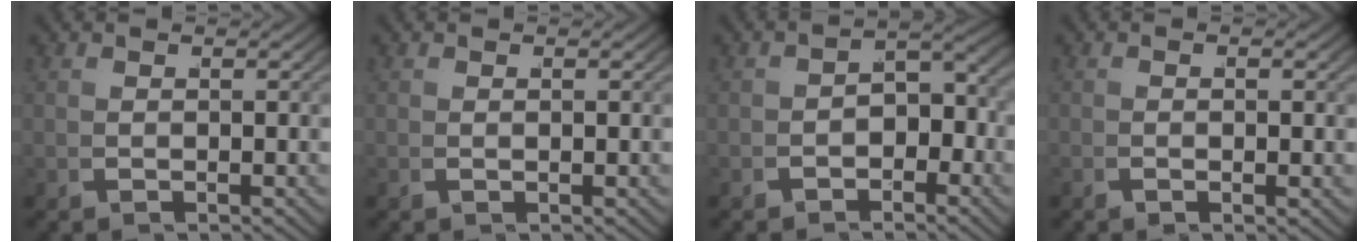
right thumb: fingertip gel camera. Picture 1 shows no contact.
{"total": 0.0}
{"total": 3.3, "force": [-1.7, 1.9, 2.0], "torque": [-0.022, -0.005, -0.033]}
{"total": 0.9, "force": [-0.7, 0.0, 0.6], "torque": [-0.003, 0.001, -0.022]}